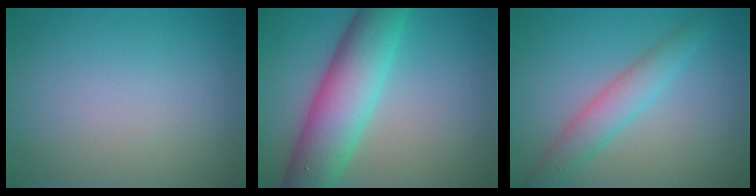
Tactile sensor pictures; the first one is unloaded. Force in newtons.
{"total": 8.5, "press": 8.5, "slide": 0.3}
{"total": 3.3, "press": 3.3, "slide": 0.0}